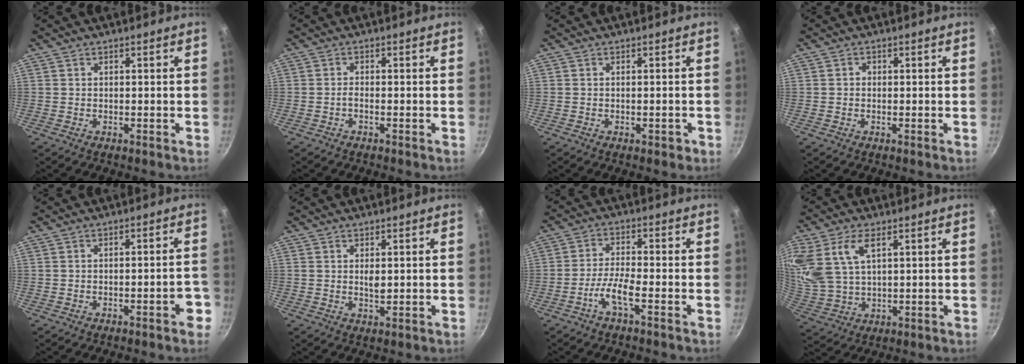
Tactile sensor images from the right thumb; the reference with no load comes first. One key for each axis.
{"total": 1.0, "fx": -0.6, "fy": 0.2, "fz": 0.7, "tx": -0.019, "ty": 0.007, "tz": -0.017}
{"total": 1.7, "fx": -0.7, "fy": 0.8, "fz": 1.4, "tx": -0.014, "ty": 0.002, "tz": -0.010}
{"total": 0.7, "fx": -0.1, "fy": 0.7, "fz": 0.3, "tx": -0.003, "ty": 0.003, "tz": -0.003}
{"total": 4.0, "fx": -2.1, "fy": 1.3, "fz": 3.1, "tx": -0.027, "ty": 0.026, "tz": -0.024}
{"total": 2.0, "fx": 0.4, "fy": 0.9, "fz": 1.7, "tx": -0.029, "ty": -0.002, "tz": 0.009}
{"total": 5.1, "fx": -2.8, "fy": 0.8, "fz": 4.2, "tx": -0.094, "ty": 0.022, "tz": -0.060}
{"total": 13.5, "fx": 5.6, "fy": 7.6, "fz": 9.6, "tx": -0.199, "ty": -0.007, "tz": 0.122}